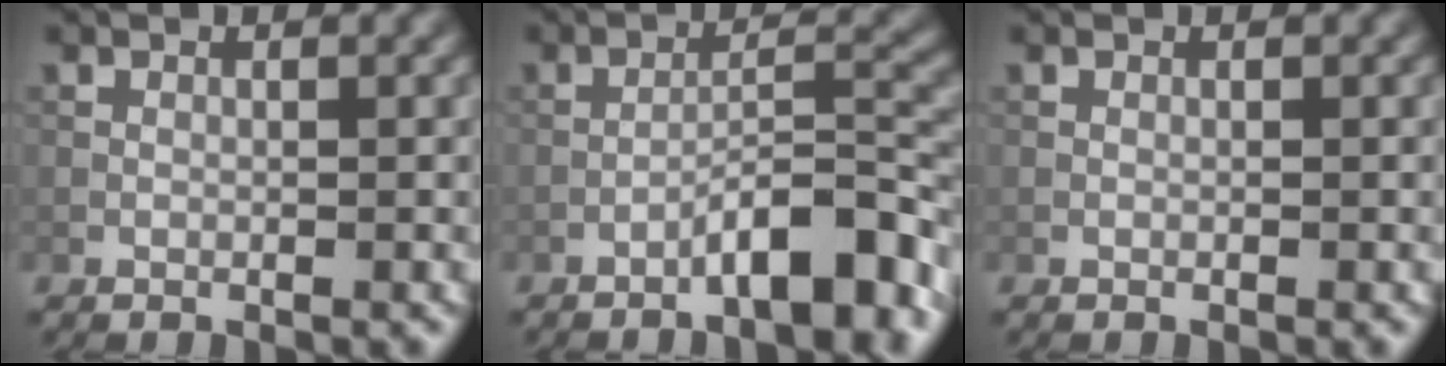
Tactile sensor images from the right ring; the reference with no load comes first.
{"total": 6.2, "force": [-4.1, 1.2, 4.5], "torque": [-0.065, 0.020, -0.065]}
{"total": 0.0}